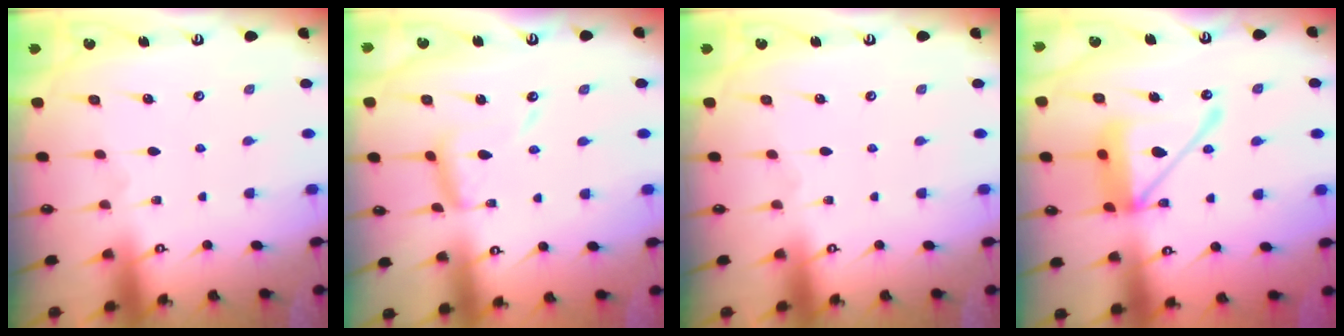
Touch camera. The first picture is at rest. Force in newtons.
{"total": 10.4, "press": 10.4, "slide": 0.9}
{"total": 0.0}
{"total": 15.7, "press": 15.6, "slide": 2.0}